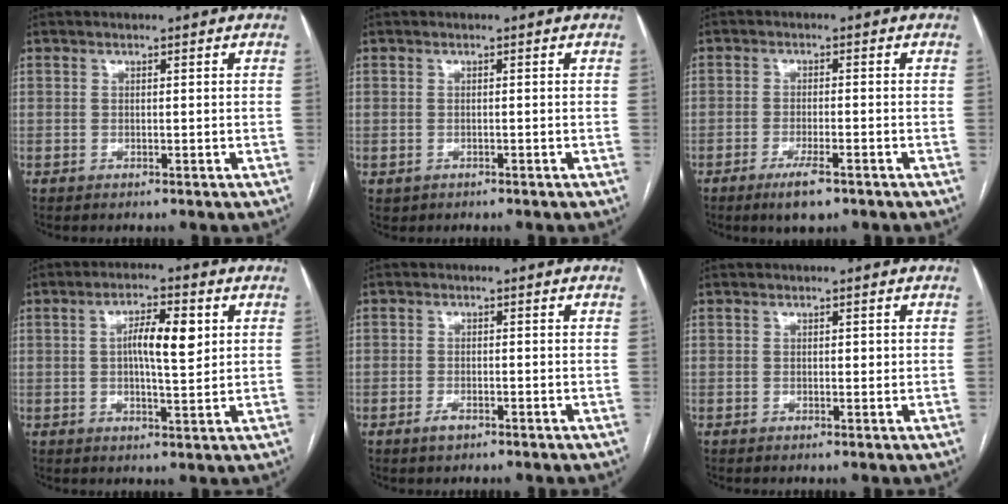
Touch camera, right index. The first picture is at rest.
{"total": 0.8, "force": [-0.4, 0.7, 0.1], "torque": [-0.008, 0.003, 0.000]}
{"total": 4.8, "force": [-3.1, 0.8, 3.6], "torque": [-0.071, -0.008, -0.049]}
{"total": 7.0, "force": [1.4, 1.7, 6.6], "torque": [-0.116, 0.011, 0.024]}
{"total": 1.9, "force": [-1.2, 1.0, 1.0], "torque": [-0.017, 0.002, -0.017]}
{"total": 0.9, "force": [0.1, 0.5, 0.8], "torque": [-0.009, 0.001, 0.002]}